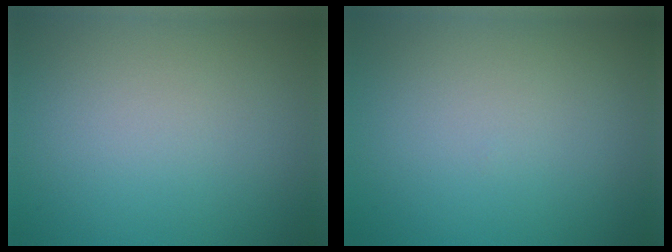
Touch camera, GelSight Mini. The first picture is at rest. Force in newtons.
{"total": 0.0}